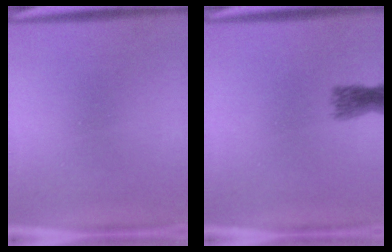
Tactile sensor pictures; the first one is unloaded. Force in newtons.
{"total": 2.0}